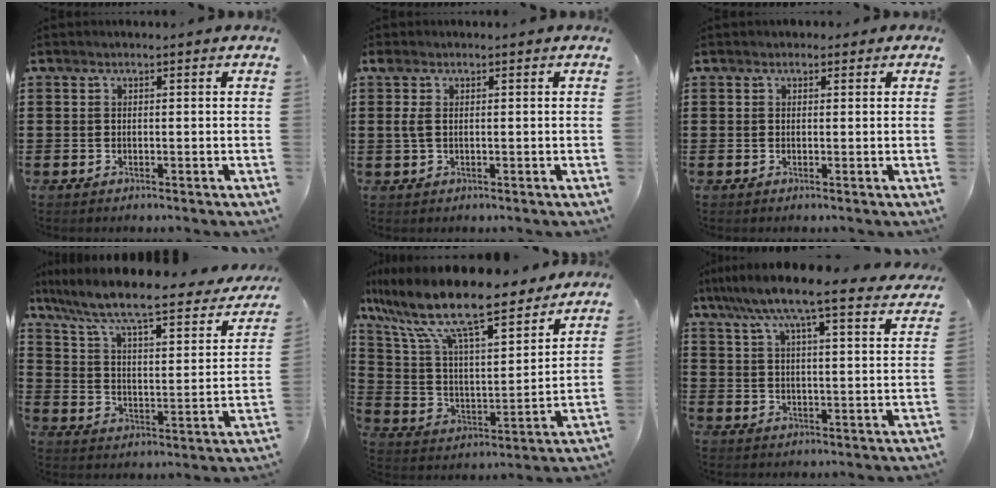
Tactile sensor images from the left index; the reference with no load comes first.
{"total": 1.9, "force": [0.3, 0.9, 1.7], "torque": [-0.043, 0.002, 0.002]}
{"total": 0.9, "force": [0.4, 0.8, 0.2], "torque": [0.001, 0.003, 0.006]}
{"total": 7.8, "force": [6.3, 0.8, 4.5], "torque": [-0.114, -0.049, 0.099]}
{"total": 13.0, "force": [10.5, 1.9, 7.4], "torque": [-0.189, -0.068, 0.178]}
{"total": 8.4, "force": [7.2, 0.2, 4.4], "torque": [-0.114, -0.035, 0.120]}